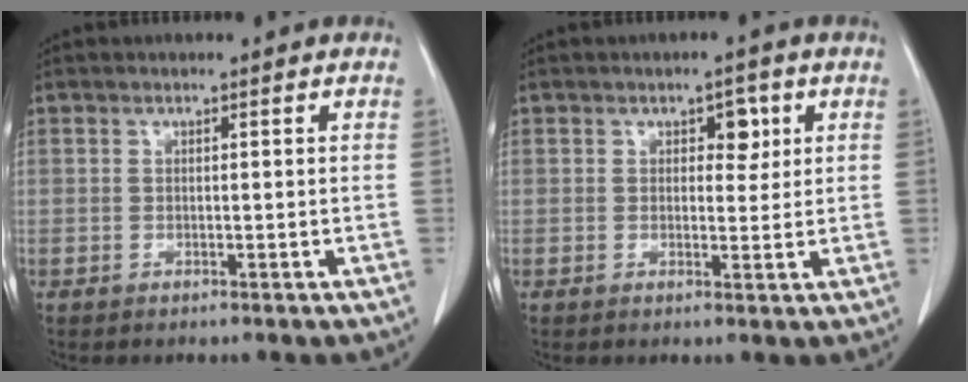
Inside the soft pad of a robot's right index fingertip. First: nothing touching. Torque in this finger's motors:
{"motor_torque": [0.01, 0.00, 0.01, 0.00]}